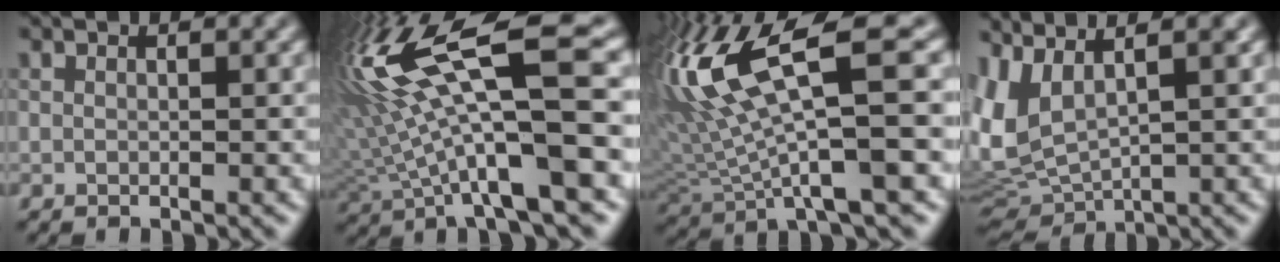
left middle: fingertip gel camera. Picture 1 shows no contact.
{"total": 14.0, "force": [2.8, 2.6, 13.4], "torque": [-0.264, 0.021, 0.068]}
{"total": 11.4, "force": [1.7, 2.4, 11.0], "torque": [-0.227, 0.019, 0.049]}
{"total": 6.1, "force": [1.3, 2.8, 5.3], "torque": [-0.149, 0.000, 0.048]}